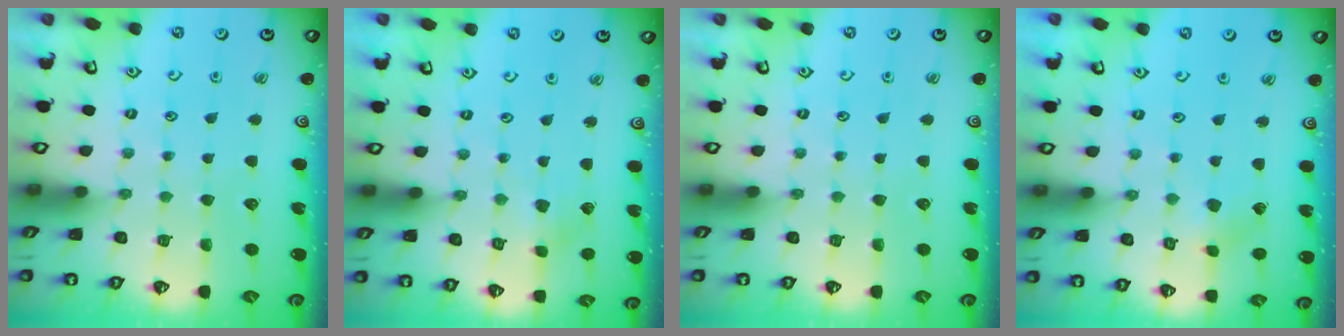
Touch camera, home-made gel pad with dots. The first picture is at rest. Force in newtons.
{"total": 2.6, "press": 2.6, "slide": 0.5}
{"total": 0.0}
{"total": 2.2, "press": 2.2, "slide": 0.2}